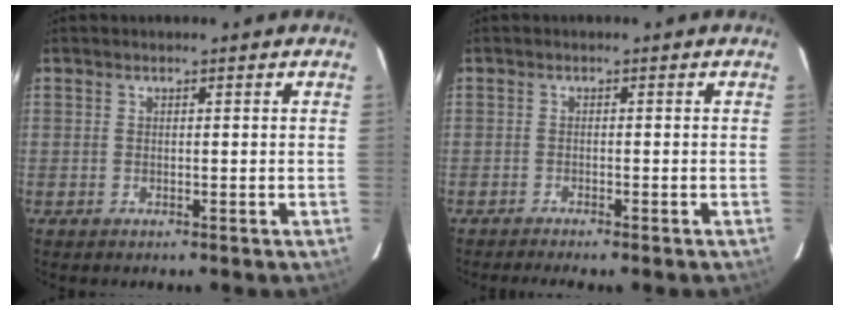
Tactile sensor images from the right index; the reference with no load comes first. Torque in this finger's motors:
{"motor_torque": [0.56, -0.74, 0.25, 0.04]}